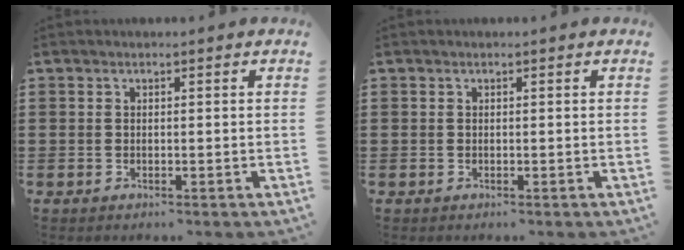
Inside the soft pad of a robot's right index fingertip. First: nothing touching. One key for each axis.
{"total": 0.0}